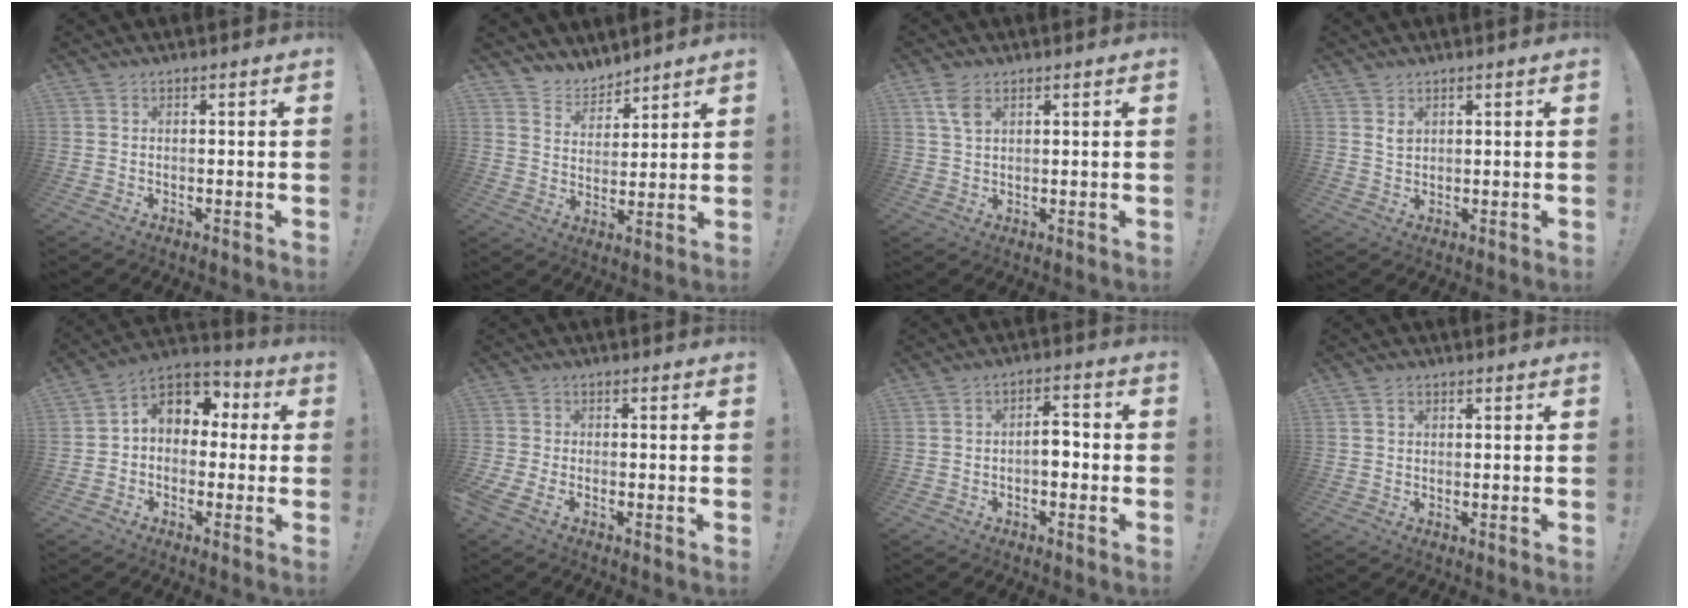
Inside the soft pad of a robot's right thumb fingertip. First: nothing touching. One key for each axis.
{"total": 5.7, "fx": 4.9, "fy": 3.1, "fz": -0.1, "tx": -0.008, "ty": -0.048, "tz": 0.094}
{"total": 4.6, "fx": 2.3, "fy": 2.4, "fz": 3.2, "tx": -0.059, "ty": -0.004, "tz": 0.044}
{"total": 2.2, "fx": 1.6, "fy": 1.1, "fz": 1.1, "tx": -0.008, "ty": -0.012, "tz": 0.027}
{"total": 8.1, "fx": 1.2, "fy": 6.6, "fz": 4.6, "tx": -0.068, "ty": 0.003, "tz": 0.029}
{"total": 2.5, "fx": -1.2, "fy": 0.9, "fz": 2.0, "tx": -0.053, "ty": -0.011, "tz": -0.025}
{"total": 5.7, "fx": -1.5, "fy": 3.1, "fz": 4.6, "tx": -0.077, "ty": 0.008, "tz": -0.029}
{"total": 1.2, "fx": 0.4, "fy": 1.0, "fz": 0.5, "tx": -0.001, "ty": 0.000, "tz": 0.005}